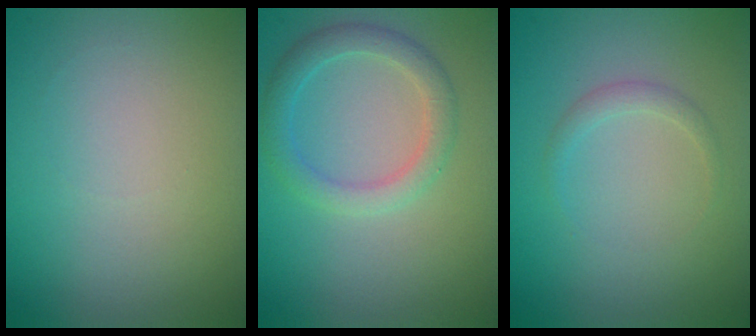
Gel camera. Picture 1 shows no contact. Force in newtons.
{"total": 2.7, "press": 2.7, "slide": 0.1}
{"total": 1.0, "press": 1.0, "slide": 0.1}